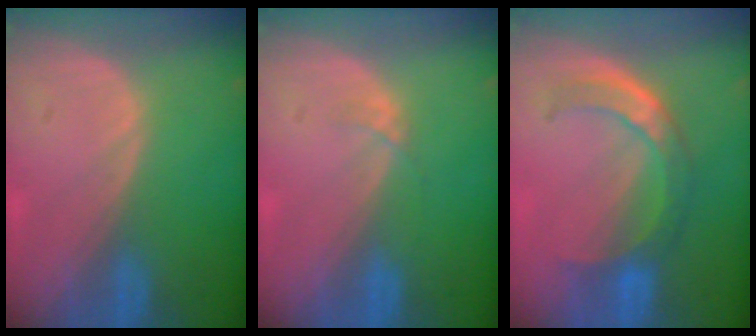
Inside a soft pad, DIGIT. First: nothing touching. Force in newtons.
{"total": 0.9, "press": 0.9, "slide": 0.1}
{"total": 7.0, "press": 6.3, "slide": 3.1}